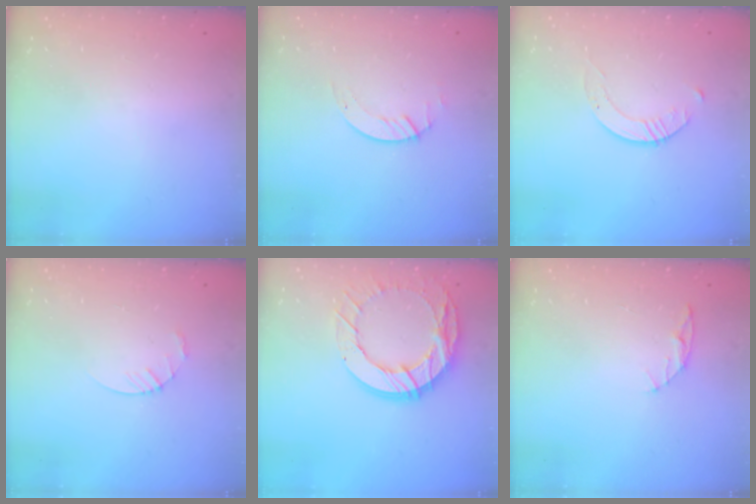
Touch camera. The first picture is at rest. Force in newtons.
{"total": 1.2, "press": 1.1, "slide": 0.2}
{"total": 2.8, "press": 2.8, "slide": 0.3}
{"total": 3.7, "press": 3.7, "slide": 0.5}
{"total": 16.6, "press": 16.6, "slide": 1.5}
{"total": 5.7, "press": 5.6, "slide": 0.7}